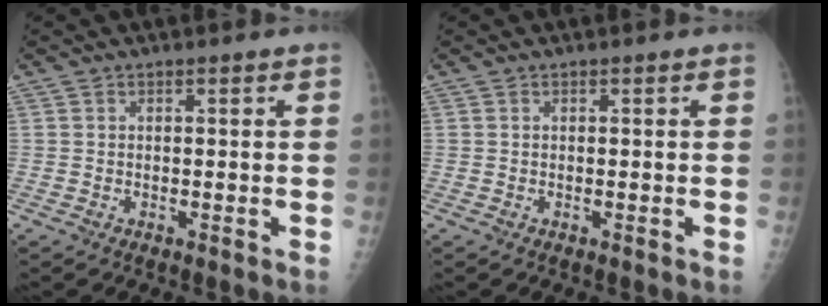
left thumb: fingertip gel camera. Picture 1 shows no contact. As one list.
[{"total": 0.0}]